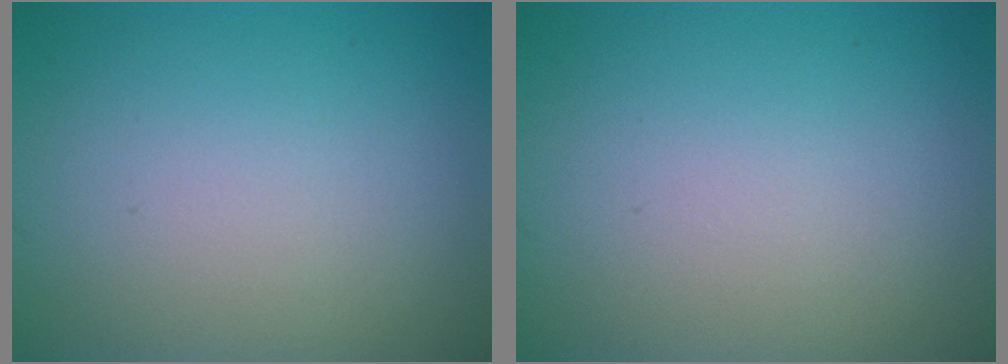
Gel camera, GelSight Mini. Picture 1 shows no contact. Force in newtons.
{"total": 0.0}